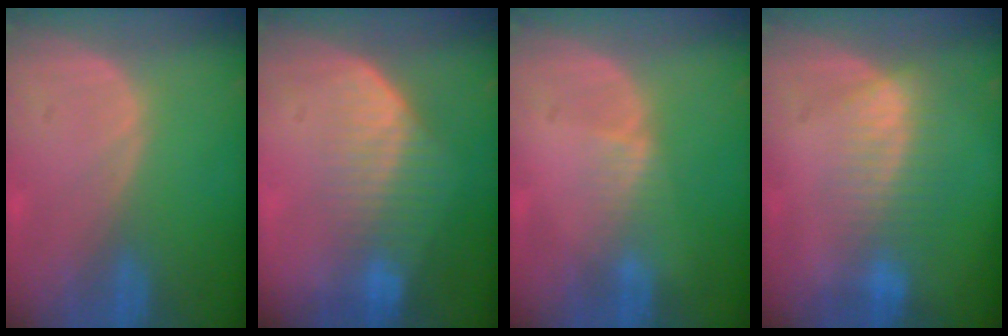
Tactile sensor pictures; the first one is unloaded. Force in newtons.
{"total": 7.4, "press": 6.3, "slide": 3.9}
{"total": 1.6, "press": 1.6, "slide": 0.3}
{"total": 7.2, "press": 6.2, "slide": 3.8}